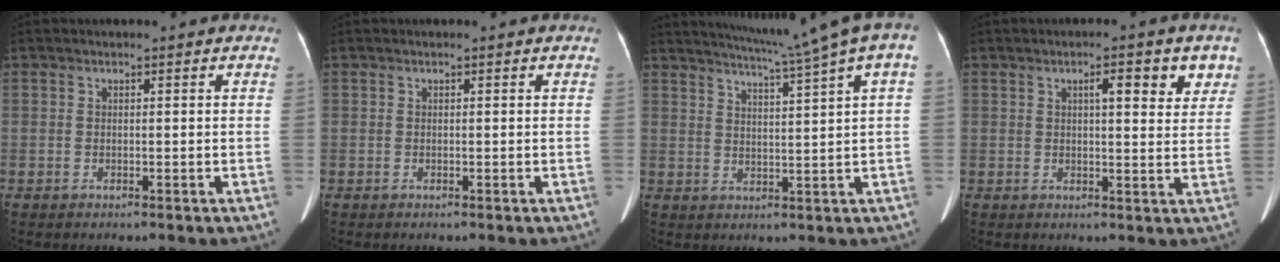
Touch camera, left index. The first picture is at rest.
{"total": 0.0}
{"total": 11.1, "force": [7.8, -1.4, 7.8], "torque": [-0.119, 0.006, 0.100]}
{"total": 5.8, "force": [2.9, 1.4, 4.9], "torque": [-0.061, 0.008, 0.036]}